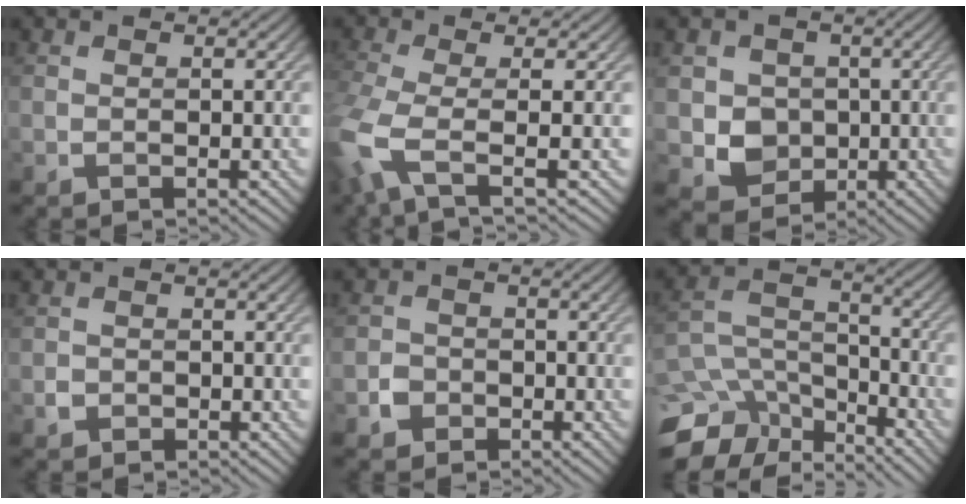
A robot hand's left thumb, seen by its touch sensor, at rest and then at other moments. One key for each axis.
{"total": 6.5, "fx": -2.2, "fy": 1.6, "fz": 5.9, "tx": -0.136, "ty": -0.014, "tz": -0.057}
{"total": 4.6, "fx": -0.1, "fy": 4.3, "fz": 1.8, "tx": -0.042, "ty": -0.006, "tz": -0.011}
{"total": 1.0, "fx": -0.4, "fy": 0.9, "fz": 0.2, "tx": 0.000, "ty": 0.001, "tz": -0.012}
{"total": 2.2, "fx": -1.0, "fy": 1.9, "fz": 0.4, "tx": -0.004, "ty": 0.001, "tz": -0.025}
{"total": 13.2, "fx": -9.8, "fy": 6.9, "fz": 5.6, "tx": -0.149, "ty": -0.030, "tz": -0.123}